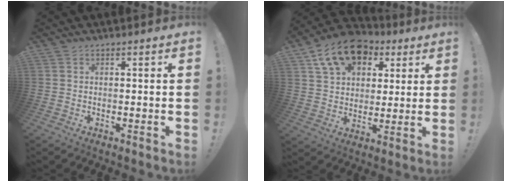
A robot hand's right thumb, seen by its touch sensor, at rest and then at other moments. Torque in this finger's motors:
{"motor_torque": [1.30, 1.31, 0.25, 0.25, 0.15]}